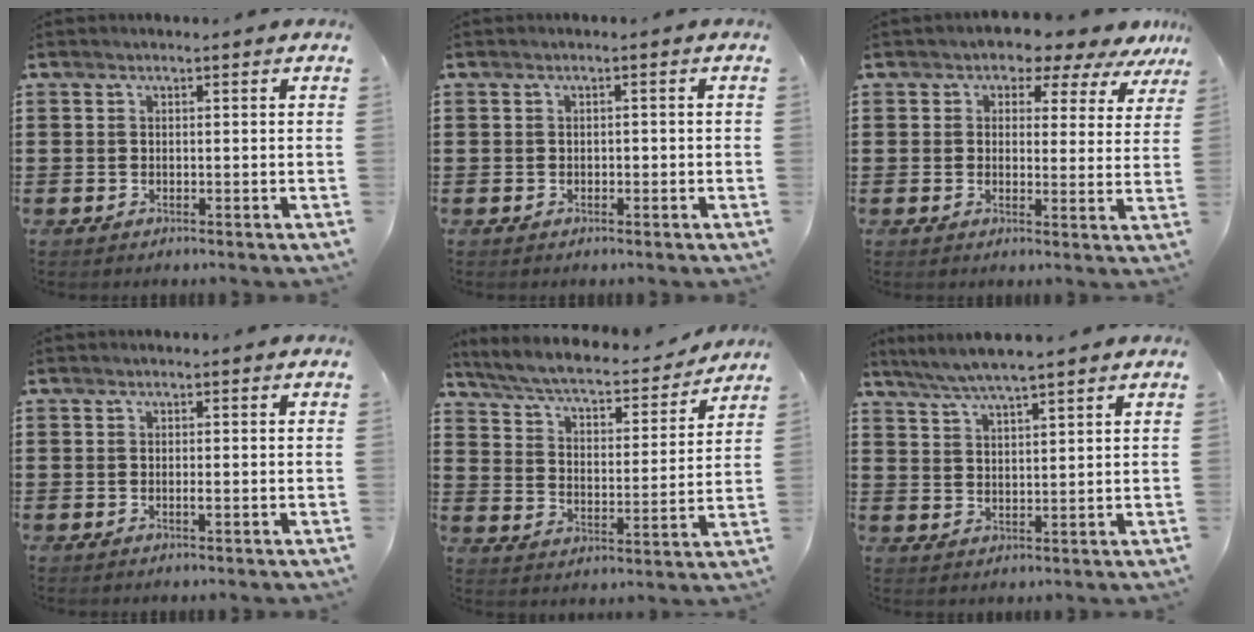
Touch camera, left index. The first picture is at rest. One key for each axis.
{"total": 0.7, "fx": -0.4, "fy": 0.5, "fz": 0.4, "tx": -0.010, "ty": 0.000, "tz": -0.008}
{"total": 3.4, "fx": 2.5, "fy": 2.0, "fz": 0.9, "tx": -0.023, "ty": -0.016, "tz": 0.036}
{"total": 0.6, "fx": -0.1, "fy": 0.0, "fz": 0.6, "tx": -0.011, "ty": -0.004, "tz": -0.001}
{"total": 5.6, "fx": 5.0, "fy": 0.5, "fz": 2.4, "tx": -0.071, "ty": -0.036, "tz": 0.079}
{"total": 4.5, "fx": 4.0, "fy": -0.1, "fz": 2.2, "tx": -0.052, "ty": -0.013, "tz": 0.071}